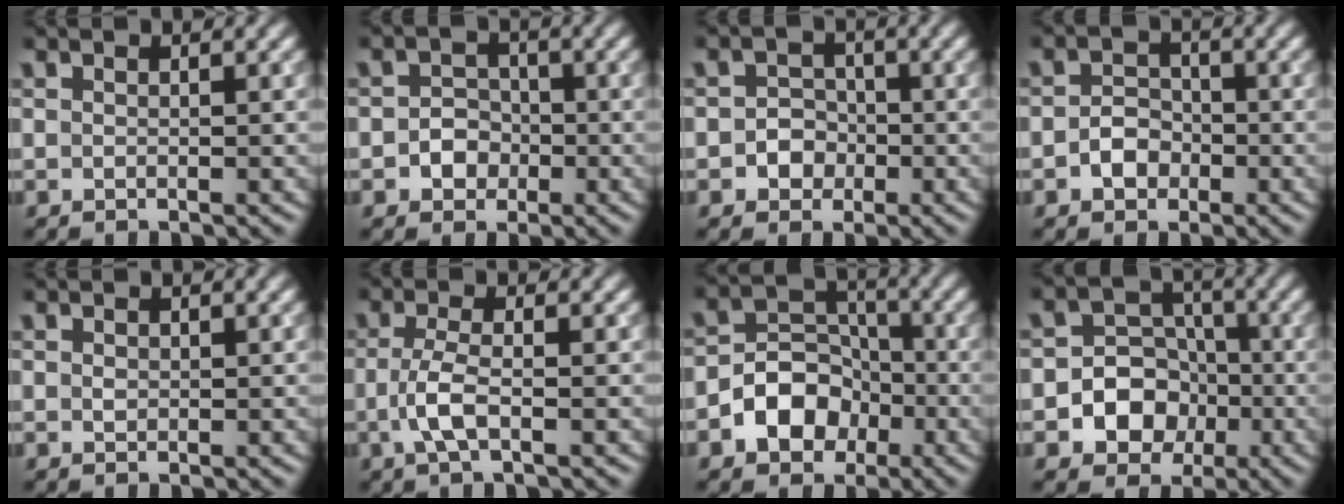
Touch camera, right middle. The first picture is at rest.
{"total": 2.4, "force": [-0.7, 2.1, 0.9], "torque": [0.002, 0.001, -0.023]}
{"total": 2.4, "force": [-0.7, 2.1, 0.8], "torque": [0.010, 0.002, -0.024]}
{"total": 2.5, "force": [-1.0, 2.0, 1.2], "torque": [-0.017, 0.003, -0.021]}
{"total": 0.5, "force": [0.1, 0.4, 0.3], "torque": [-0.005, -0.001, 0.002]}
{"total": 2.8, "force": [-0.7, 0.8, 2.5], "torque": [-0.059, -0.001, -0.019]}
{"total": 5.5, "force": [-2.4, 4.2, 2.6], "torque": [-0.030, 0.005, -0.049]}
{"total": 7.0, "force": [-2.2, 6.1, 2.5], "torque": [-0.021, 0.014, -0.063]}